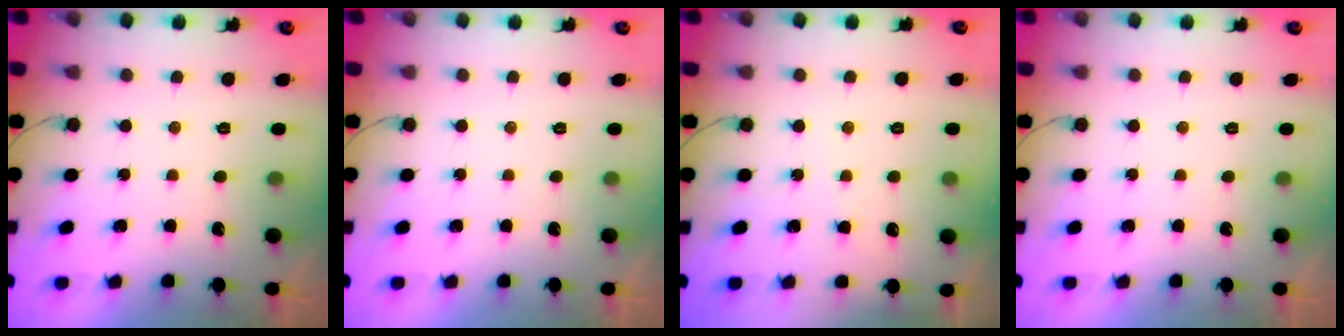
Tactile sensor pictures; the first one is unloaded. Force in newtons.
{"total": 0.0}
{"total": 2.5, "press": 2.5, "slide": 0.3}
{"total": 0.0}